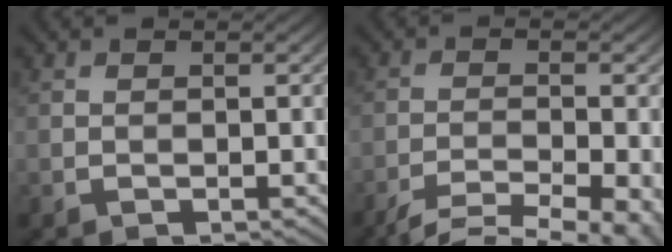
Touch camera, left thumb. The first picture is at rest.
{"total": 9.3, "force": [-7.2, 2.1, 5.5], "torque": [-0.101, -0.020, -0.102]}